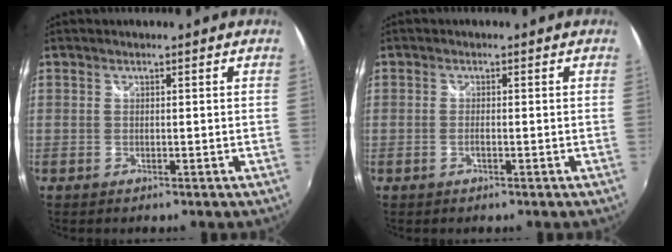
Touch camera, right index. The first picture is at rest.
{"total": 1.0, "force": [-0.5, 0.2, 0.9], "torque": [-0.020, -0.001, -0.010]}